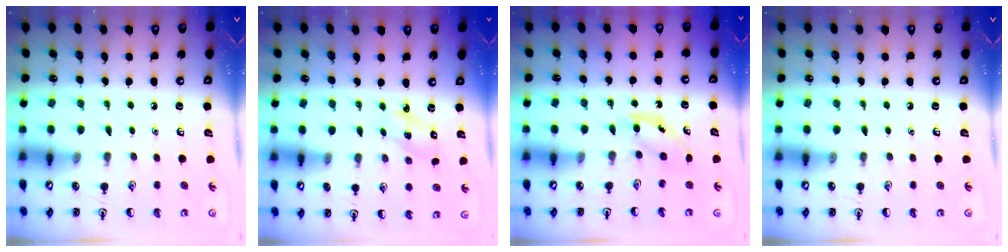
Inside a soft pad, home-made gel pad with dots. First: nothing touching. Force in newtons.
{"total": 2.4, "press": 2.3, "slide": 0.5}
{"total": 4.0, "press": 3.9, "slide": 0.9}
{"total": 0.0}